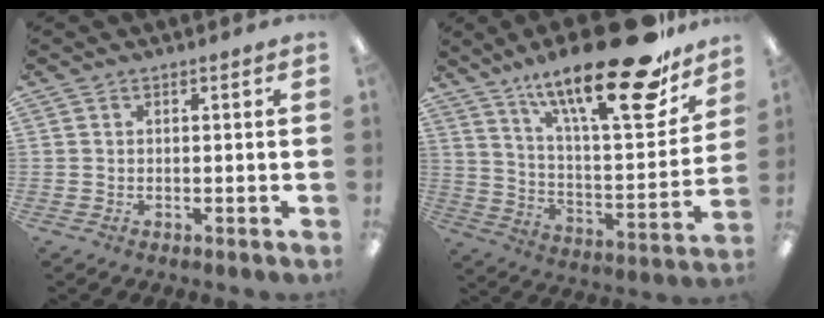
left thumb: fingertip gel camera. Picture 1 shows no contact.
{"total": 26.1, "force": [17.7, 6.8, 17.9], "torque": [-0.265, -0.117, 0.284]}